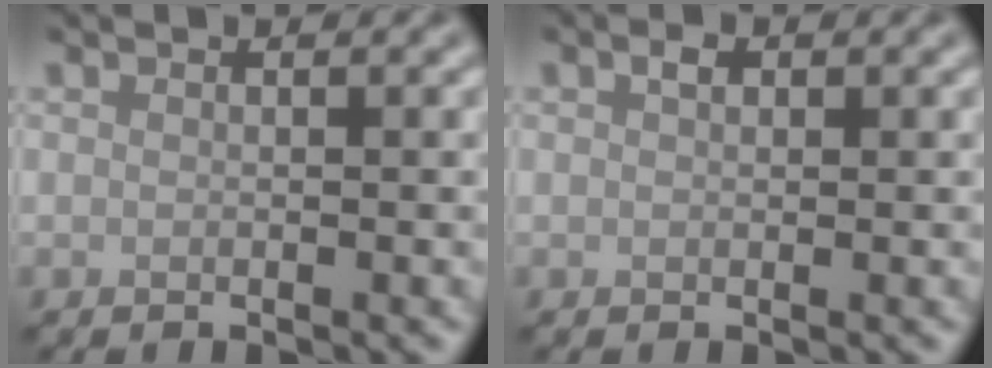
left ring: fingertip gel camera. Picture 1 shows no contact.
{"total": 0.9, "force": [0.5, 0.5, 0.6], "torque": [-0.013, 0.002, 0.007]}